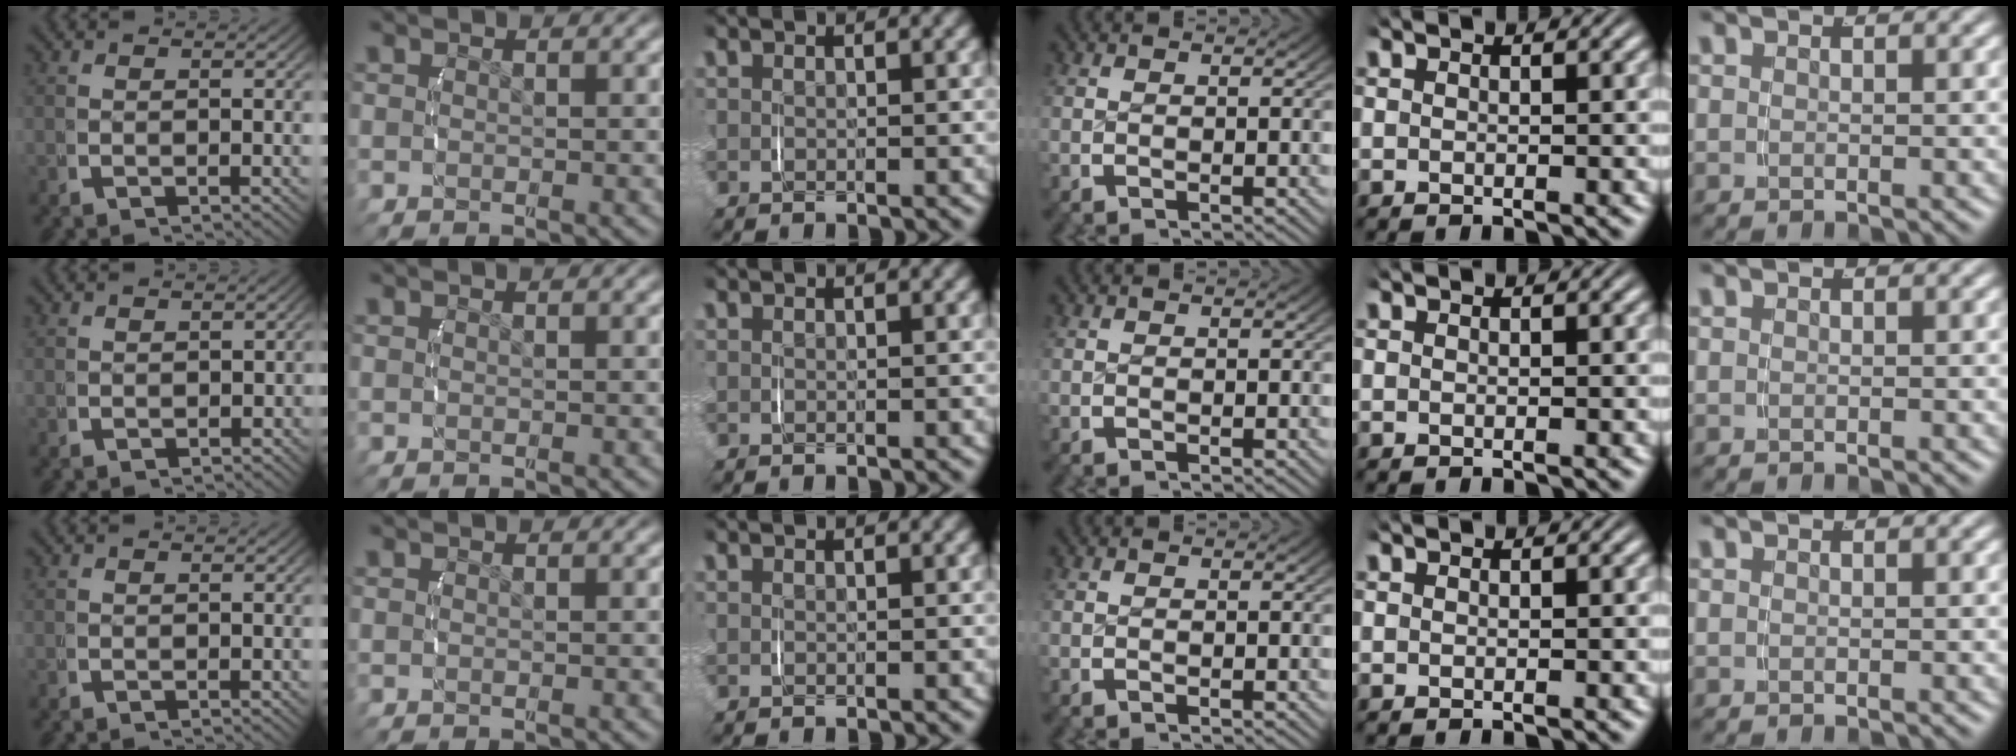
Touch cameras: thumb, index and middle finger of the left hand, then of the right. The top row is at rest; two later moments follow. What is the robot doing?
{"motion": "lift_and_place", "object": "string"}